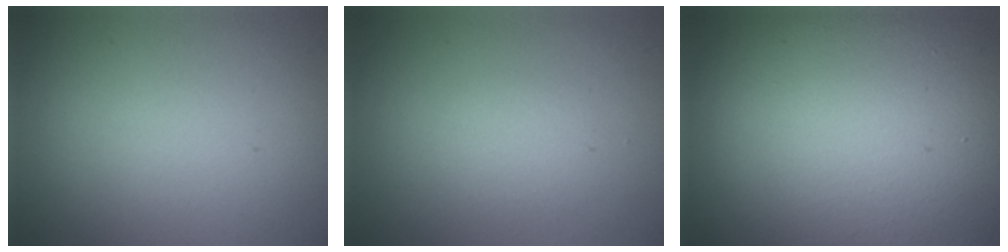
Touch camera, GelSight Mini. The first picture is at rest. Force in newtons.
{"total": 1.3, "press": 1.3, "slide": 0.0}
{"total": 18.3, "press": 18.2, "slide": 1.2}